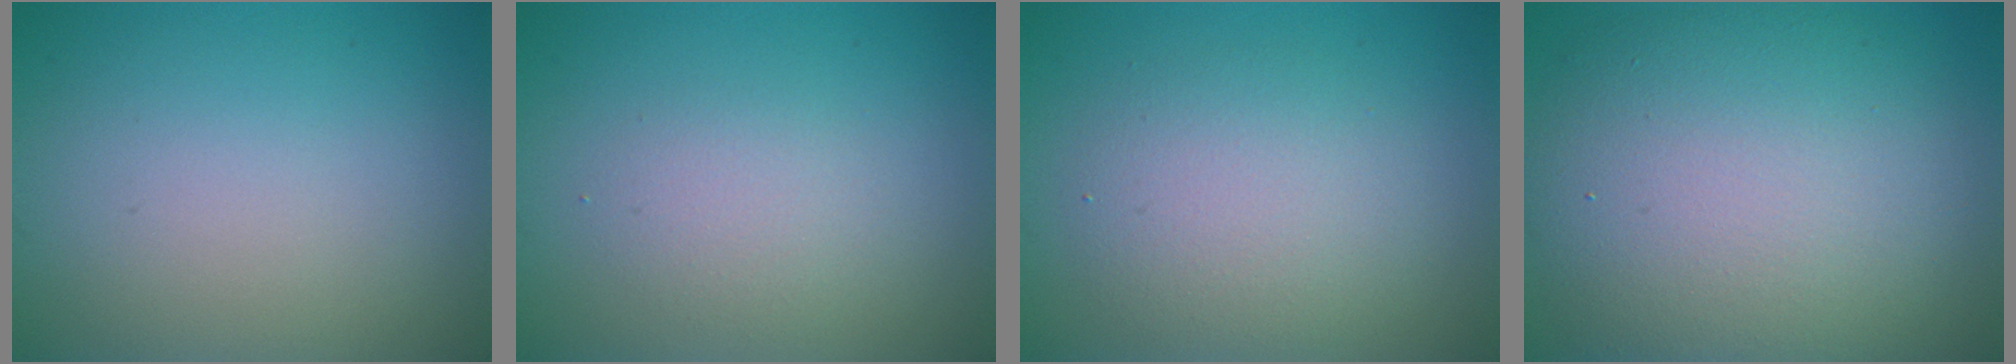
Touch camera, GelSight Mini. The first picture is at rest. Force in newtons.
{"total": 1.8, "press": 1.8, "slide": 0.0}
{"total": 4.0, "press": 4.0, "slide": 0.3}
{"total": 12.5, "press": 12.4, "slide": 0.9}